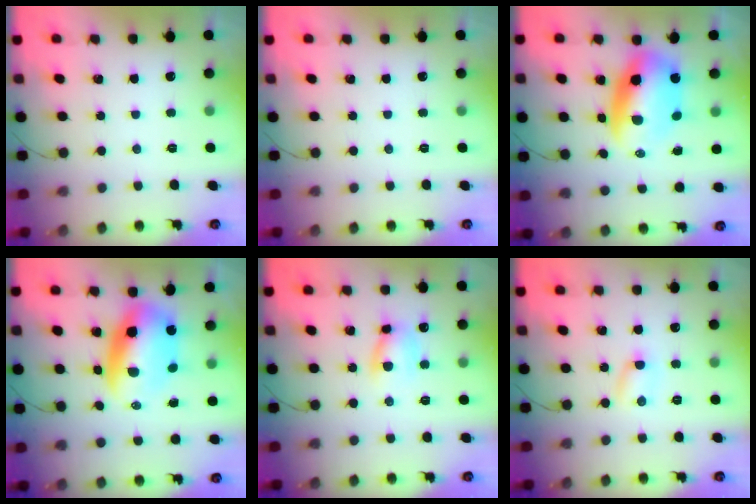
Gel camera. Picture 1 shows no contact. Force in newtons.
{"total": 0.0}
{"total": 10.8, "press": 10.4, "slide": 2.7}
{"total": 10.8, "press": 10.4, "slide": 2.7}
{"total": 7.6, "press": 7.6, "slide": 0.4}
{"total": 2.6, "press": 2.5, "slide": 0.9}